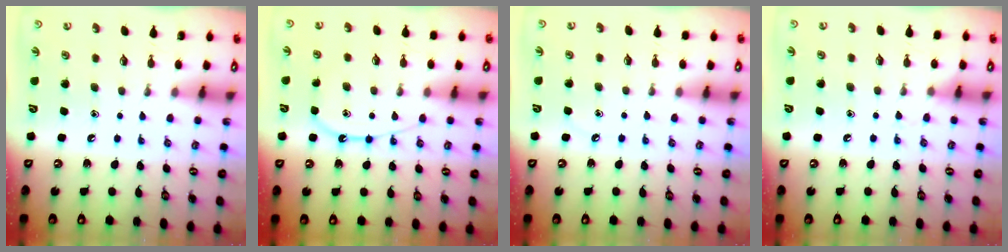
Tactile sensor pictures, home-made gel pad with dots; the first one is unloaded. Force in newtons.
{"total": 10.5, "press": 10.5, "slide": 0.7}
{"total": 3.8, "press": 3.7, "slide": 0.5}
{"total": 5.7, "press": 5.6, "slide": 0.8}